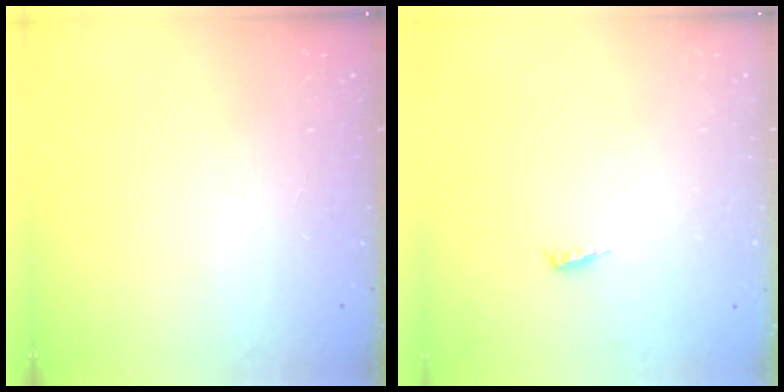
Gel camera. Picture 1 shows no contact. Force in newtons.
{"total": 3.9, "press": 3.9, "slide": 0.4}